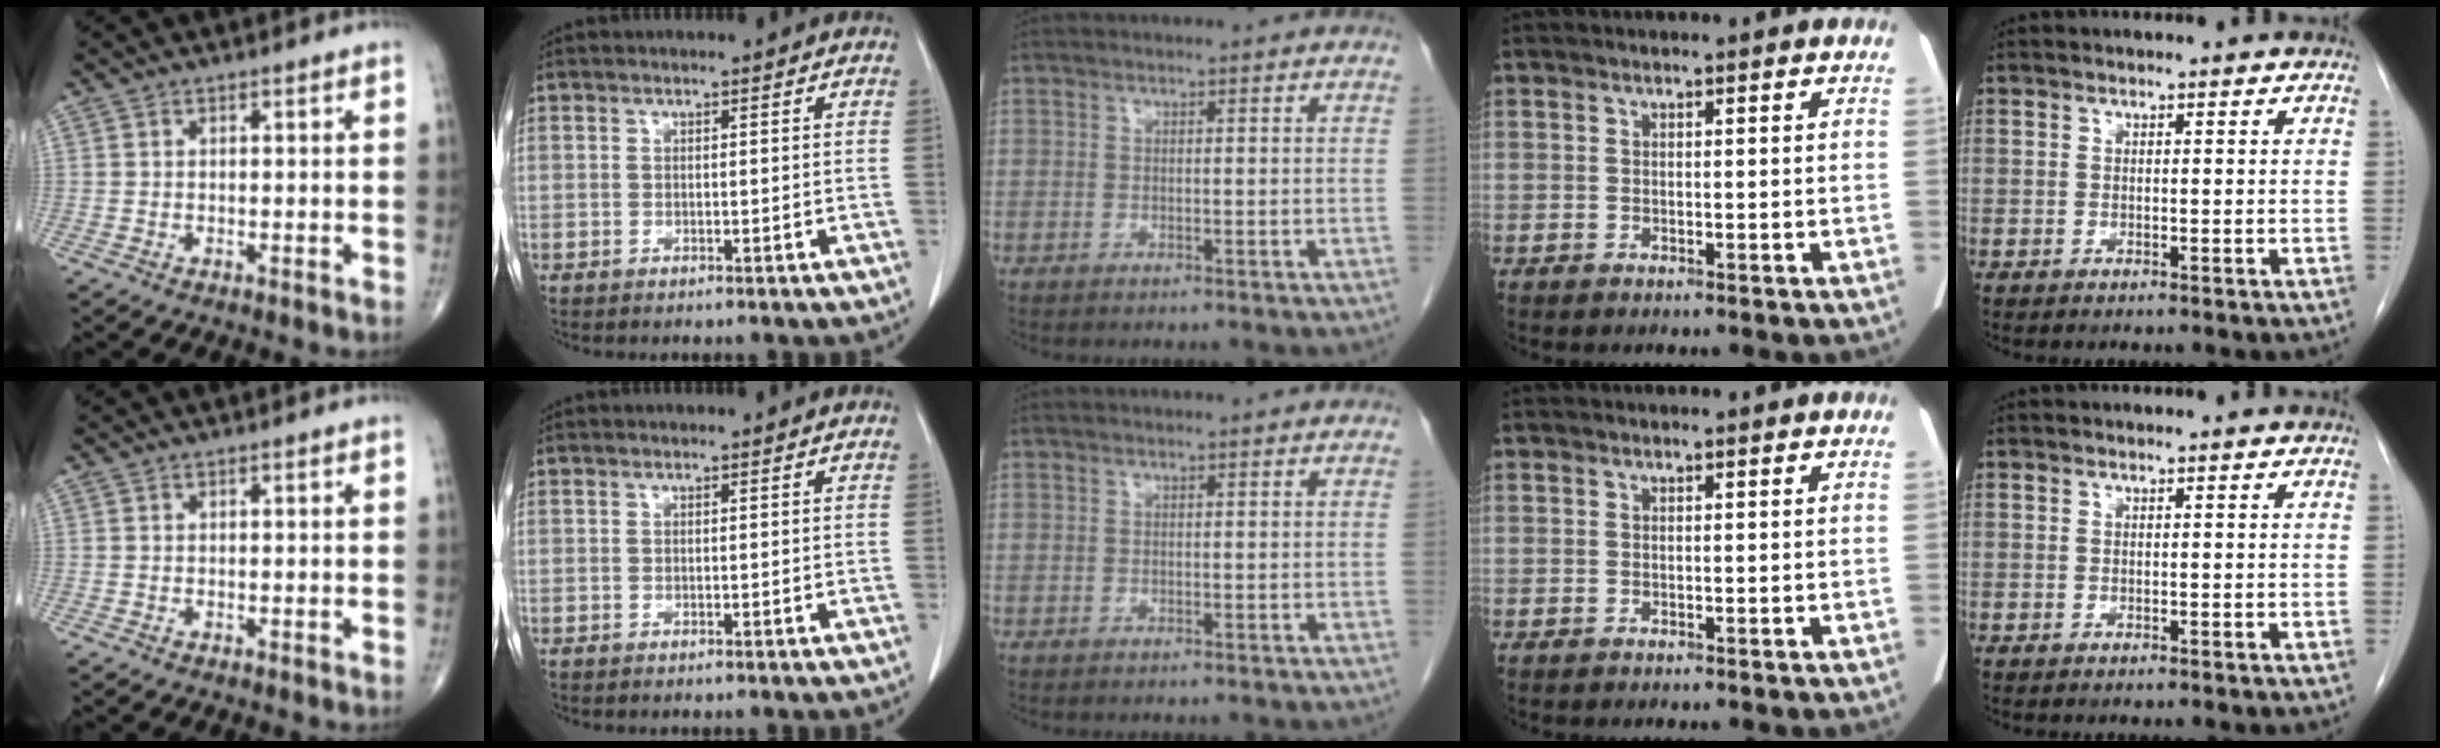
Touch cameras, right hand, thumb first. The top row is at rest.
{}